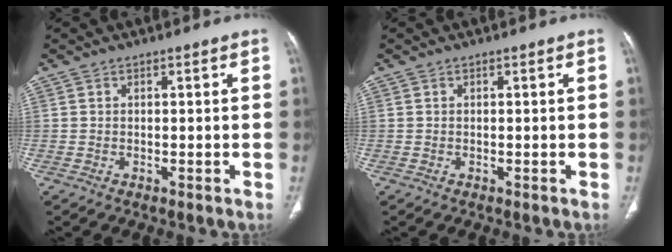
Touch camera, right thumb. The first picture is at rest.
{"total": 0.0}